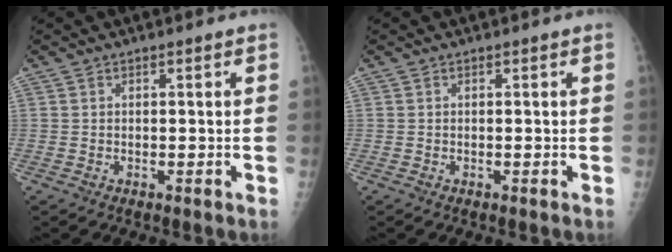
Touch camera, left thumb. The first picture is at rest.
{"total": 0.0}